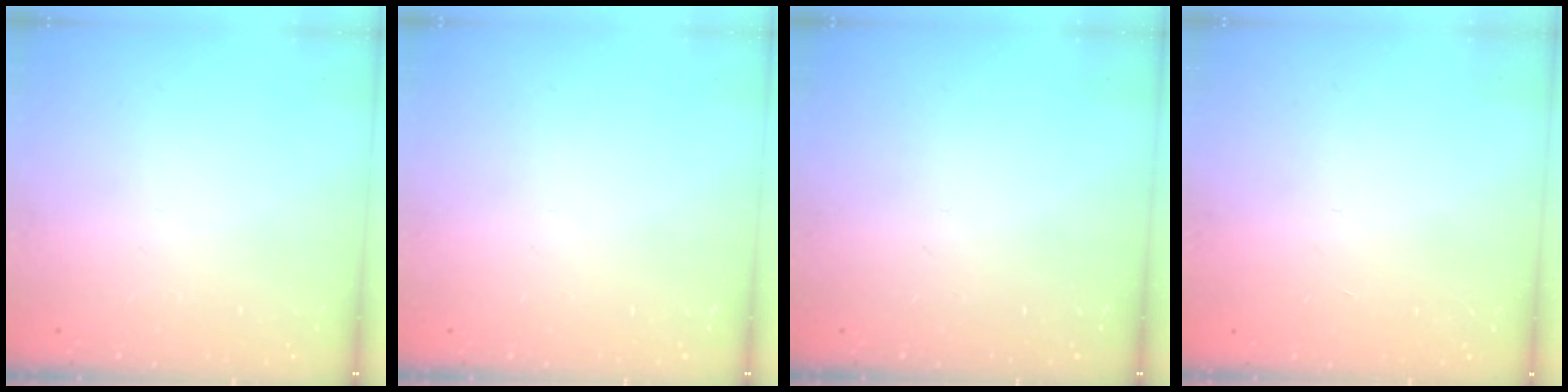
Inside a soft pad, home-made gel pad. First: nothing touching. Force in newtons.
{"total": 0.0}
{"total": 0.0}
{"total": 1.0, "press": 0.9, "slide": 0.2}